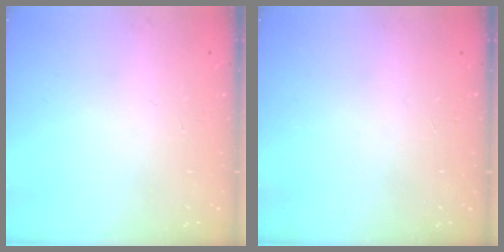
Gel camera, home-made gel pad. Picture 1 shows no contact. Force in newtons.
{"total": 0.0}